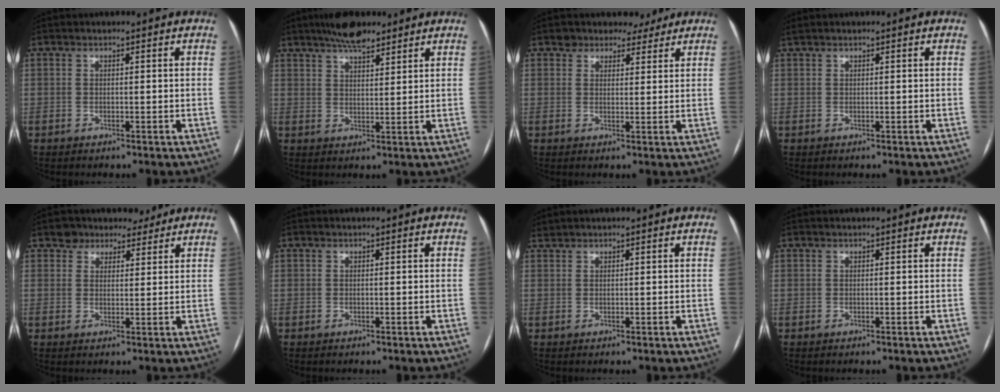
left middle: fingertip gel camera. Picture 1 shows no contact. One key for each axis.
{"total": 6.5, "fx": 5.1, "fy": 1.9, "fz": 3.4, "tx": -0.059, "ty": 0.012, "tz": 0.087}
{"total": 4.3, "fx": 3.5, "fy": 2.4, "fz": 0.2, "tx": 0.008, "ty": 0.007, "tz": 0.043}
{"total": 0.6, "fx": 0.5, "fy": 0.0, "fz": 0.1, "tx": -0.011, "ty": 0.017, "tz": 0.017}
{"total": 5.2, "fx": 4.2, "fy": 3.1, "fz": 0.6, "tx": -0.002, "ty": 0.011, "tz": 0.059}
{"total": 0.0}
{"total": 0.7, "fx": 0.7, "fy": 0.1, "fz": -0.1, "tx": -0.005, "ty": 0.010, "tz": 0.018}
{"total": 0.6, "fx": 0.6, "fy": 0.0, "fz": 0.1, "tx": -0.002, "ty": 0.012, "tz": 0.009}